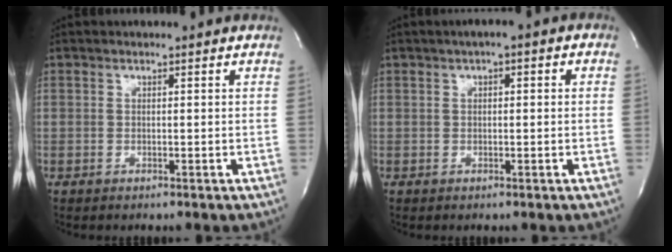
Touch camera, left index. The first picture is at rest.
{"total": 3.0, "force": [1.0, 1.1, 2.6], "torque": [-0.038, 0.017, 0.008]}